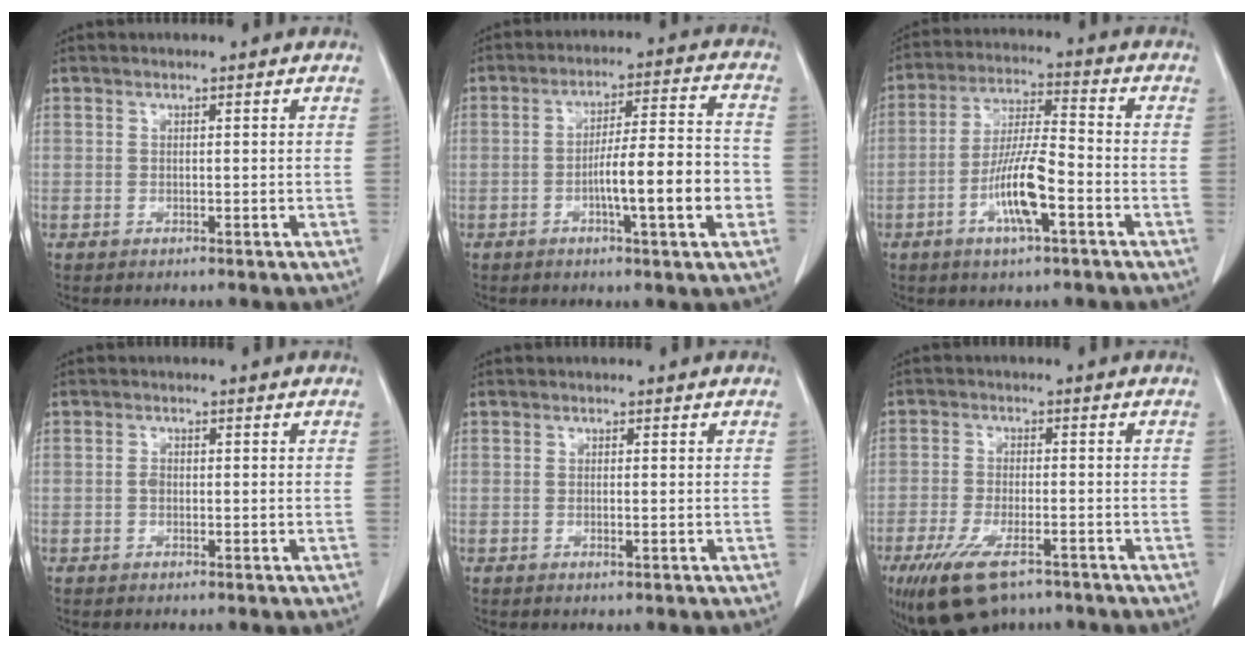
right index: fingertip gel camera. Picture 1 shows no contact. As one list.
[{"total": 11.4, "force": [-3.2, 0.9, 10.9], "torque": [-0.175, 0.010, -0.050]}, {"total": 9.9, "force": [-3.7, 1.5, 9.1], "torque": [-0.174, 0.000, -0.066]}, {"total": 0.9, "force": [-0.1, 0.6, 0.7], "torque": [-0.008, 0.004, -0.002]}, {"total": 0.7, "force": [-0.1, 0.0, 0.6], "torque": [-0.010, -0.001, 0.002]}, {"total": 10.9, "force": [-7.3, 3.9, 7.1], "torque": [-0.137, -0.015, -0.119]}]